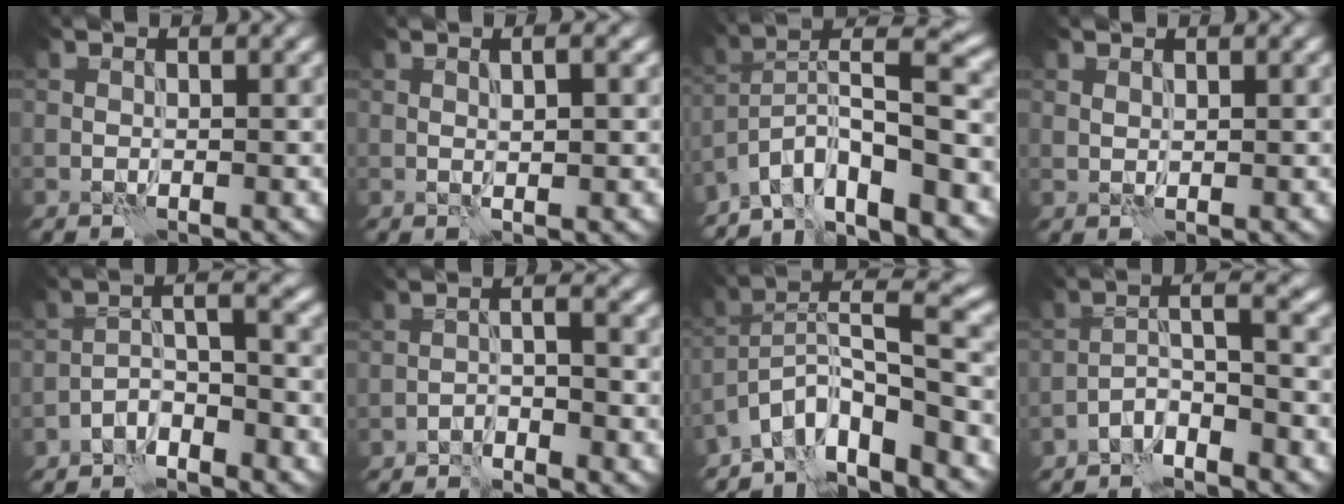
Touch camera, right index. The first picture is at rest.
{"total": 2.0, "force": [0.5, 0.2, 2.0], "torque": [-0.025, -0.001, 0.009]}
{"total": 10.0, "force": [-7.1, 2.2, 6.7], "torque": [-0.090, 0.016, -0.127]}
{"total": 0.6, "force": [0.5, 0.2, 0.3], "torque": [-0.010, 0.001, 0.010]}
{"total": 3.6, "force": [-2.8, 0.9, 2.0], "torque": [-0.035, 0.014, -0.060]}
{"total": 1.9, "force": [-1.6, 0.3, 1.1], "torque": [-0.018, 0.006, -0.034]}
{"total": 8.7, "force": [-6.0, 2.4, 5.9], "torque": [-0.079, 0.009, -0.114]}
{"total": 4.0, "force": [-2.9, 0.8, 2.7], "torque": [-0.044, 0.012, -0.060]}